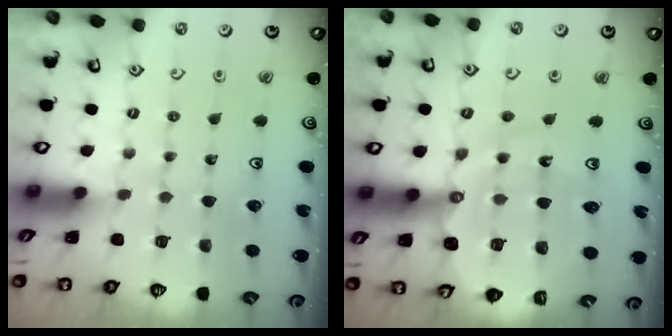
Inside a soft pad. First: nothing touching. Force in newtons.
{"total": 13.2, "press": 13.1, "slide": 1.8}